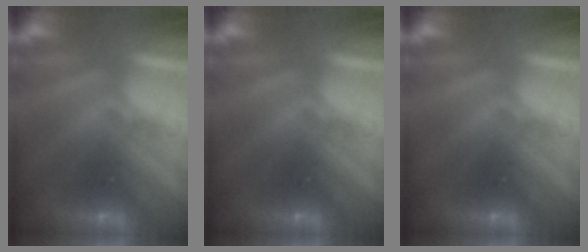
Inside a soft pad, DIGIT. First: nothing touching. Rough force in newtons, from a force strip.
{"total": 0.0}
{"total": 0.0}